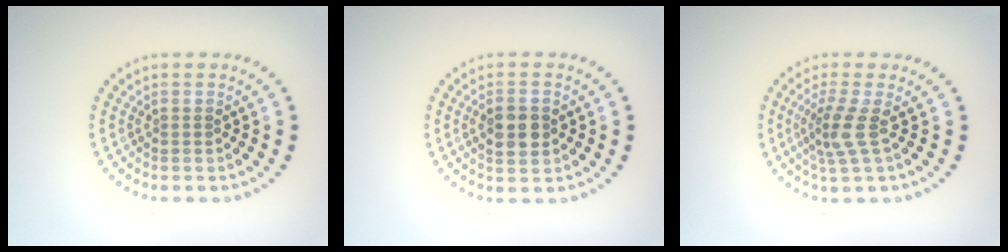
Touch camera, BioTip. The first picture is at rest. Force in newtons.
{"total": 3.2, "press": 3.2, "slide": 0.2}
{"total": 2.7, "press": 2.1, "slide": 1.7}